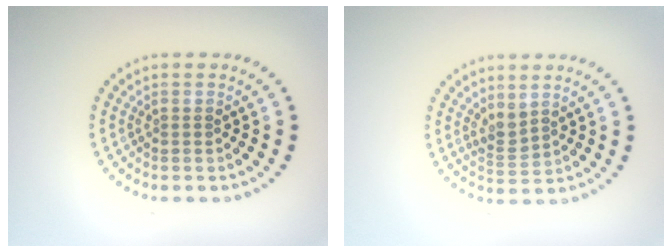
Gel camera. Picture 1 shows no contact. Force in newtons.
{"total": 1.7, "press": 1.4, "slide": 1.0}